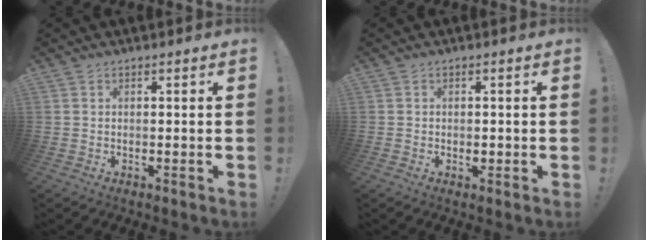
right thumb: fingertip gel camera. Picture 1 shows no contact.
{"total": 1.1, "force": [-0.2, 1.0, 0.4], "torque": [0.003, 0.000, -0.005]}